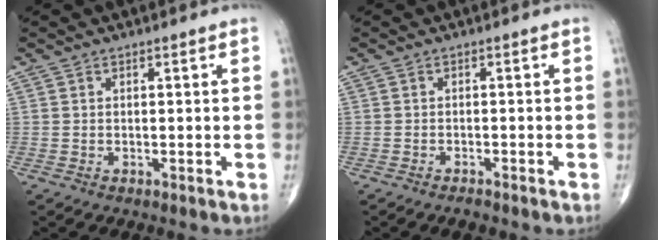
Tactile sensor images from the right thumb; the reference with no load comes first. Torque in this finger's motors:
{"motor_torque": [1.21, 0.73, 0.02, -0.36, 0.03]}